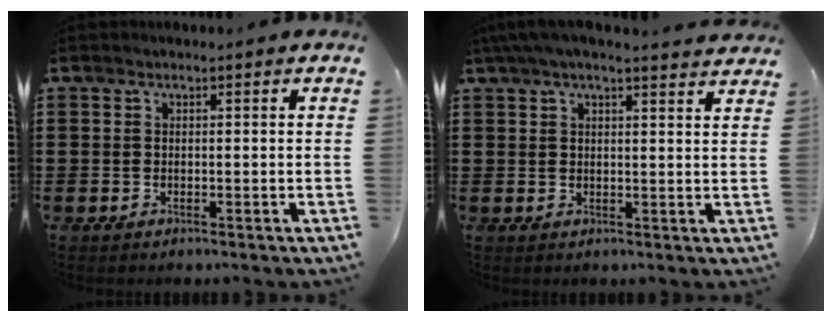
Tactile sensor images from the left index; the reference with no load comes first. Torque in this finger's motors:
{"motor_torque": [-0.15, -1.65, 0.55, 0.08]}